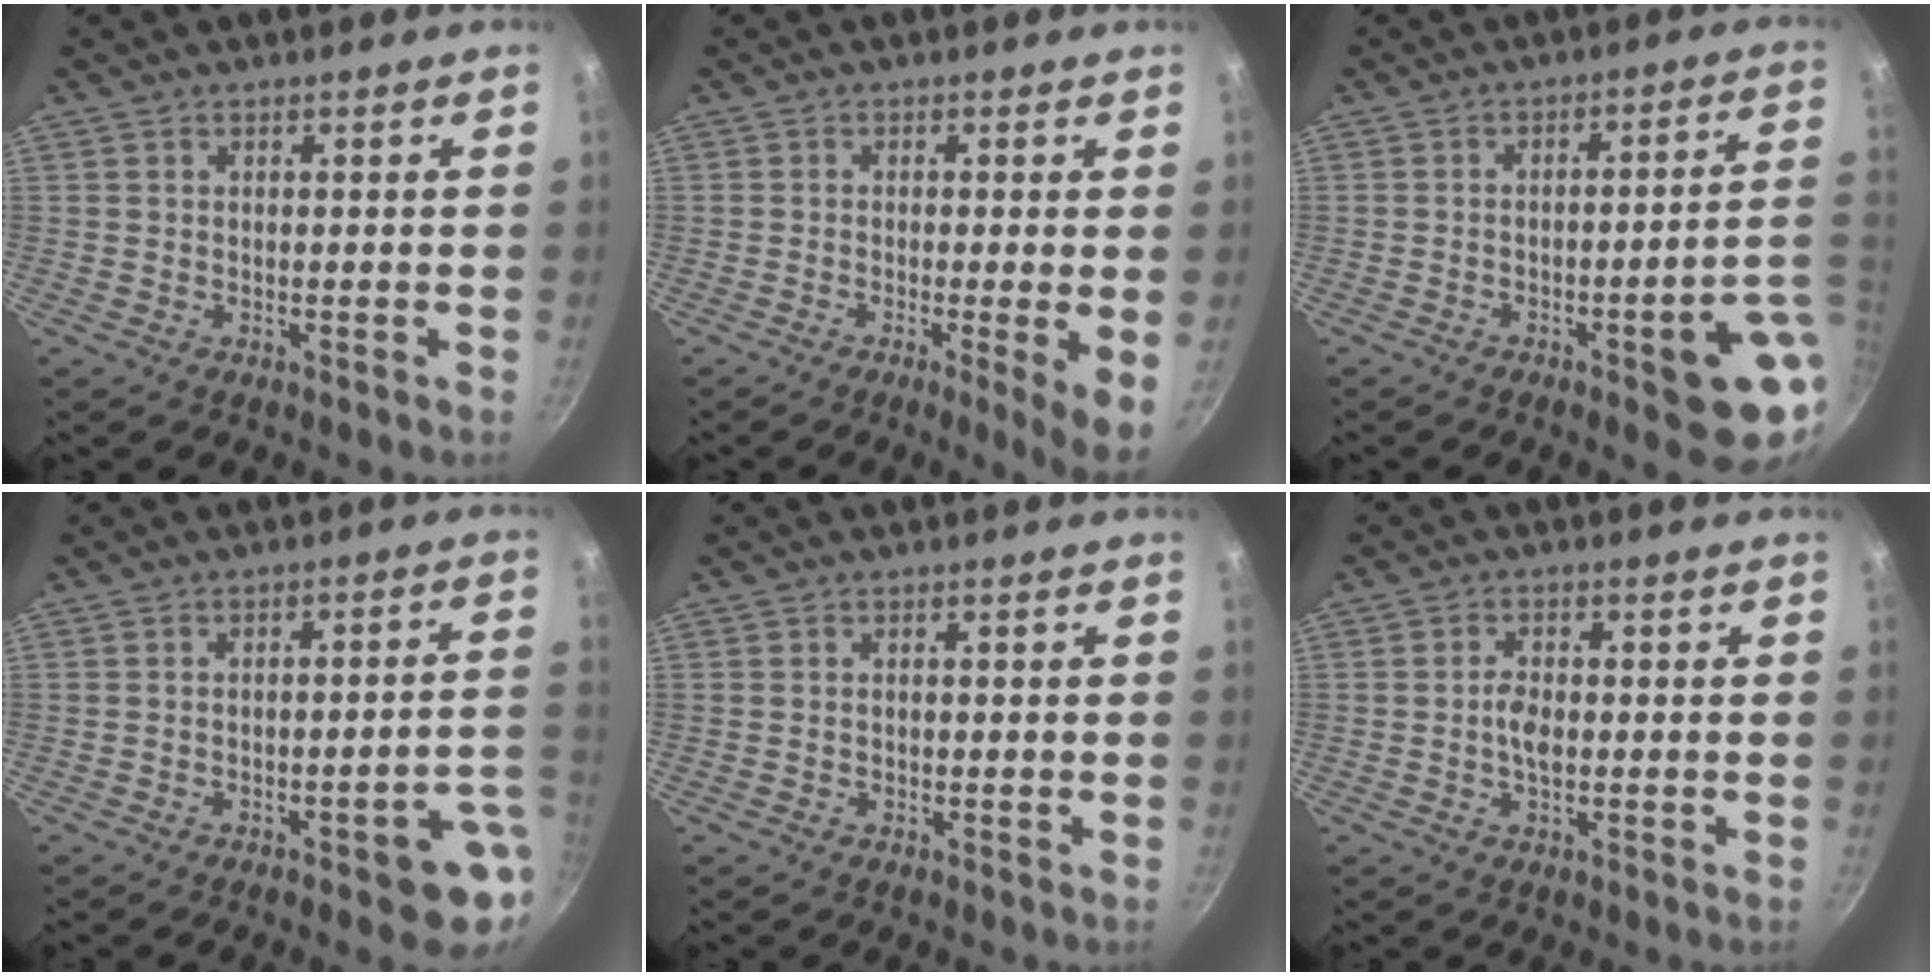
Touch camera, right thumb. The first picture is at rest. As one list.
[{"total": 6.2, "force": [-1.1, 0.6, 6.0], "torque": [-0.082, -0.007, -0.019]}, {"total": 13.2, "force": [-4.2, 3.0, 12.2], "torque": [-0.119, 0.031, -0.051]}, {"total": 9.5, "force": [-3.3, 2.7, 8.5], "torque": [-0.078, 0.037, -0.034]}, {"total": 0.6, "force": [-0.3, 0.4, 0.4], "torque": [-0.007, 0.004, -0.006]}, {"total": 3.6, "force": [-0.5, 2.0, 3.0], "torque": [-0.051, 0.009, -0.012]}]